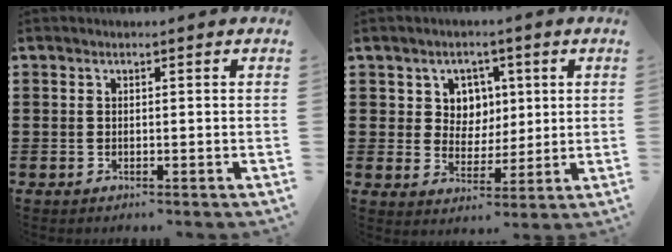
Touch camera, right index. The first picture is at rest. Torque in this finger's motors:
{"motor_torque": [0.52, 0.68, 0.12, 0.05]}